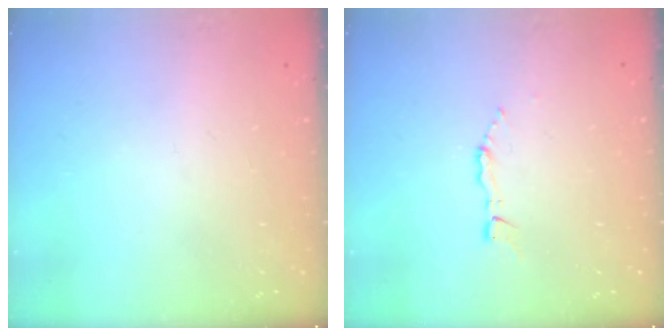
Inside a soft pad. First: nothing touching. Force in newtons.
{"total": 2.2, "press": 2.2, "slide": 0.3}